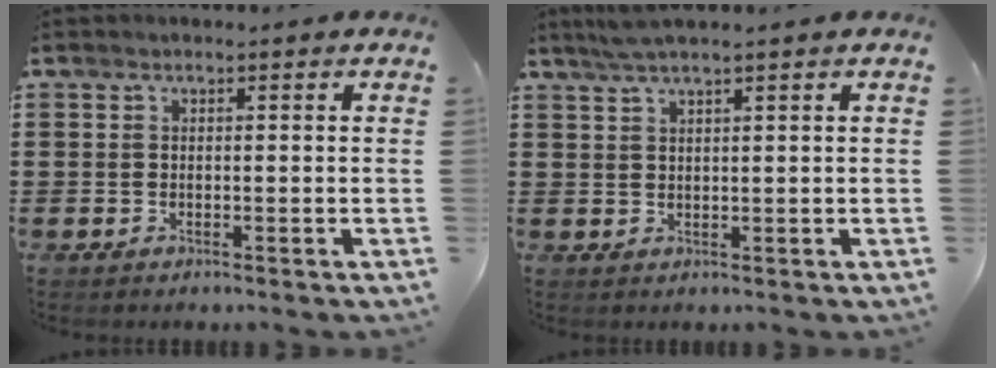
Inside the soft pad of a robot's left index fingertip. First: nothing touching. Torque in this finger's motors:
{"motor_torque": [0.62, 0.41, 0.26, 0.06]}